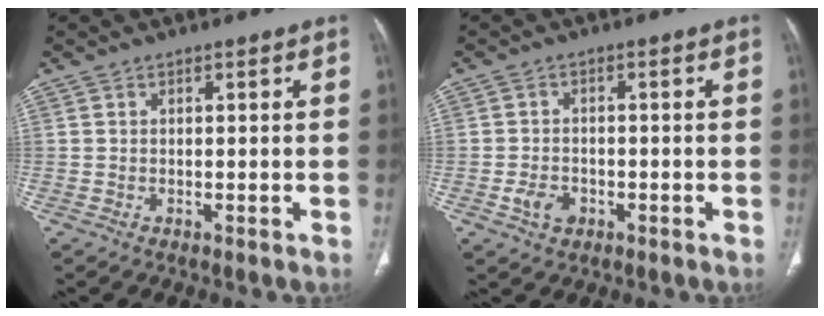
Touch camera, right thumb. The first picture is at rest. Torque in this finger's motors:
{"motor_torque": [0.32, 0.20, -0.22, -0.11, 0.00]}